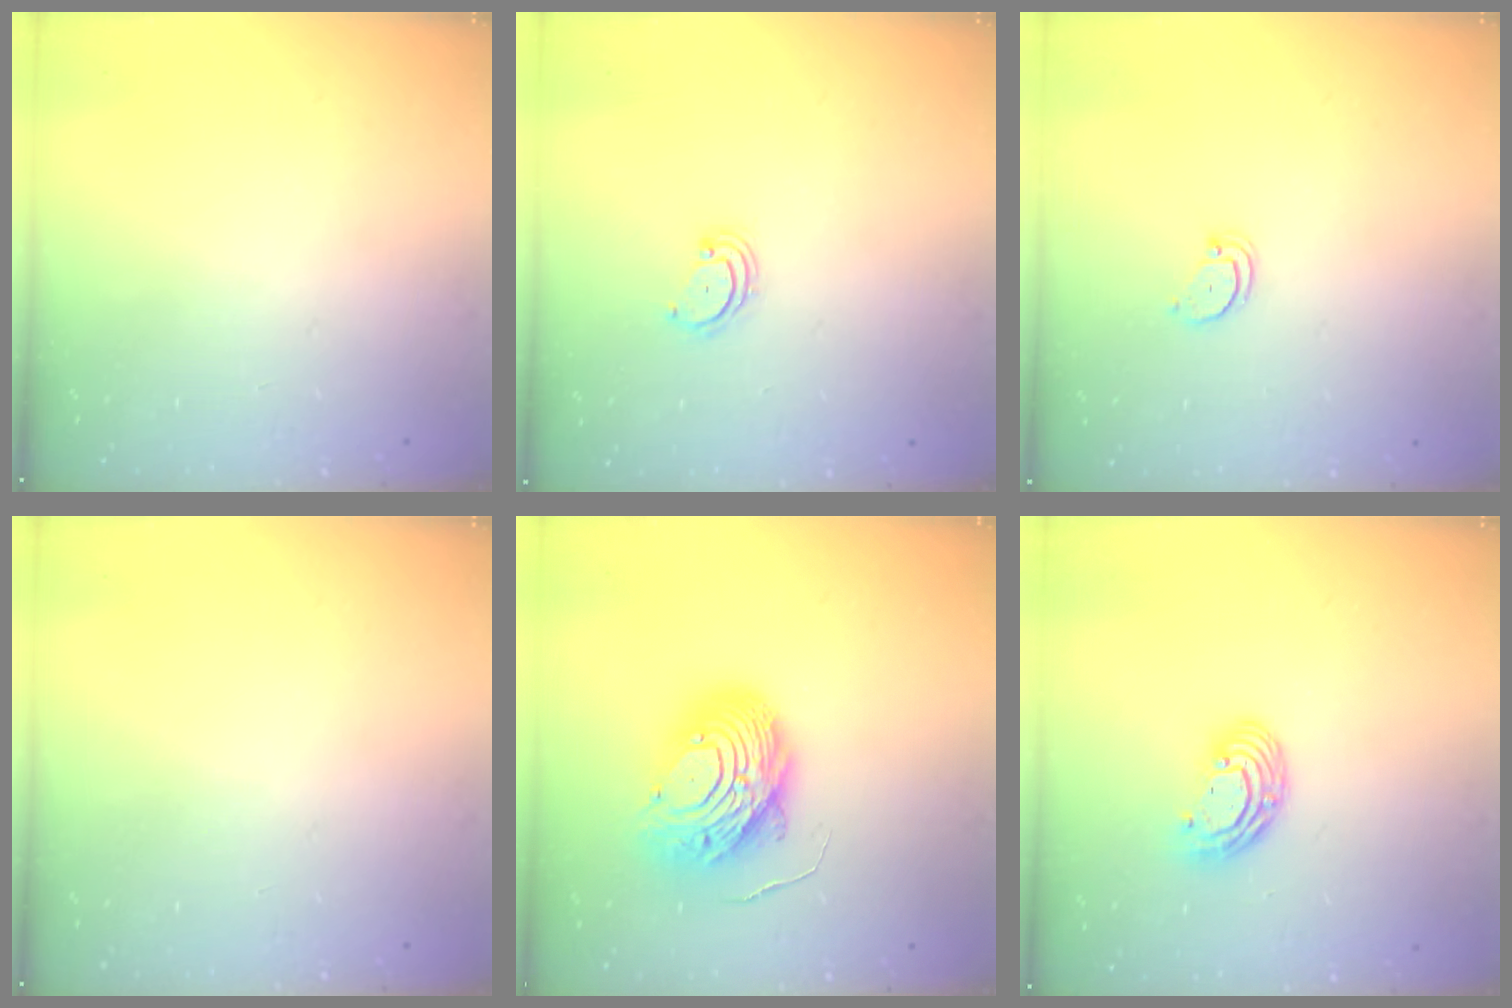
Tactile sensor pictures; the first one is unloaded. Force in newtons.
{"total": 2.9, "press": 2.9, "slide": 0.3}
{"total": 2.4, "press": 2.4, "slide": 0.2}
{"total": 0.0}
{"total": 12.2, "press": 12.1, "slide": 1.4}
{"total": 8.4, "press": 8.3, "slide": 1.5}